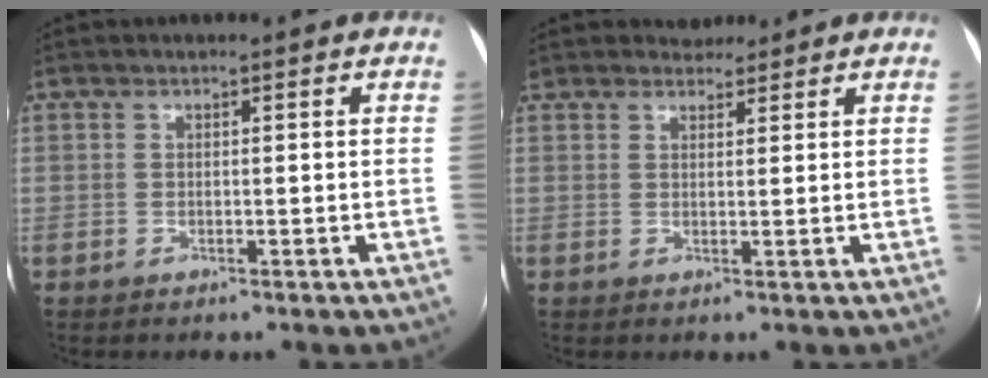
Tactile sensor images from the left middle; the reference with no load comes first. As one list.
[{"total": 2.6, "force": [2.3, 1.2, -0.2], "torque": [0.004, 0.008, 0.036]}]